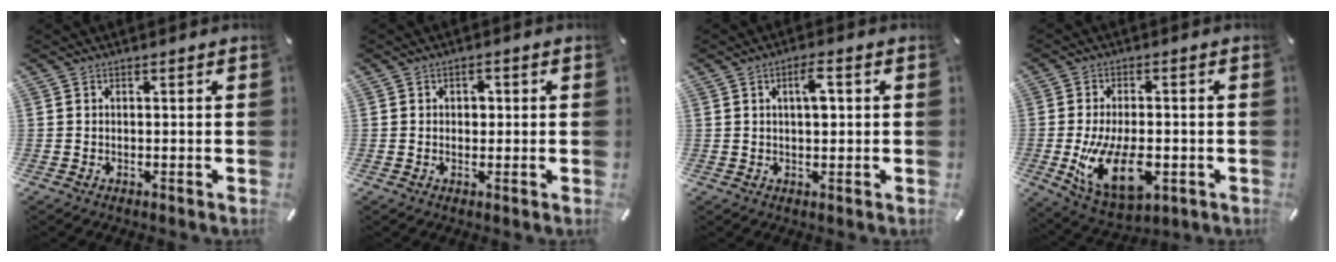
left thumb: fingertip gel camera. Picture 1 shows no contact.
{"total": 2.0, "force": [0.2, 1.6, 1.1], "torque": [-0.009, 0.001, -0.004]}
{"total": 4.5, "force": [1.1, 1.7, 4.0], "torque": [-0.066, 0.002, 0.012]}
{"total": 15.7, "force": [-3.4, 9.0, 12.4], "torque": [-0.231, -0.012, -0.053]}